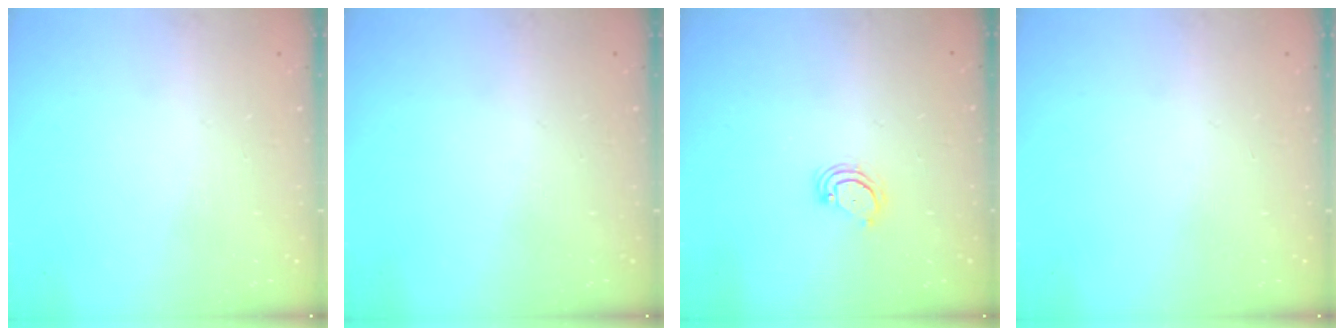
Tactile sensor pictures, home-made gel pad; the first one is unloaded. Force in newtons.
{"total": 0.0}
{"total": 4.2, "press": 4.1, "slide": 0.3}
{"total": 0.0}